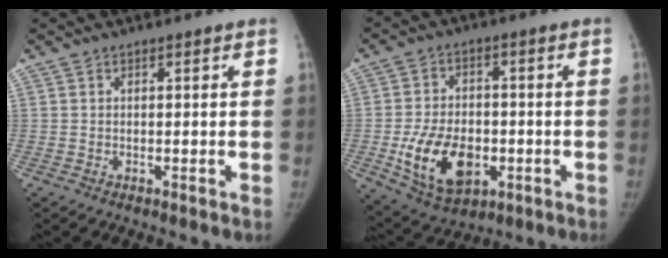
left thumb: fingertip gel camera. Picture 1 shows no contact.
{"total": 14.2, "force": [-3.7, 9.5, 9.9], "torque": [-0.146, 0.004, -0.049]}